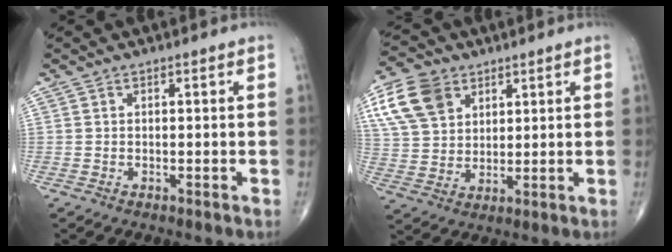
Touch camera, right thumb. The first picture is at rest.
{"total": 12.0, "force": [5.4, 8.6, 6.4], "torque": [-0.113, -0.007, 0.105]}